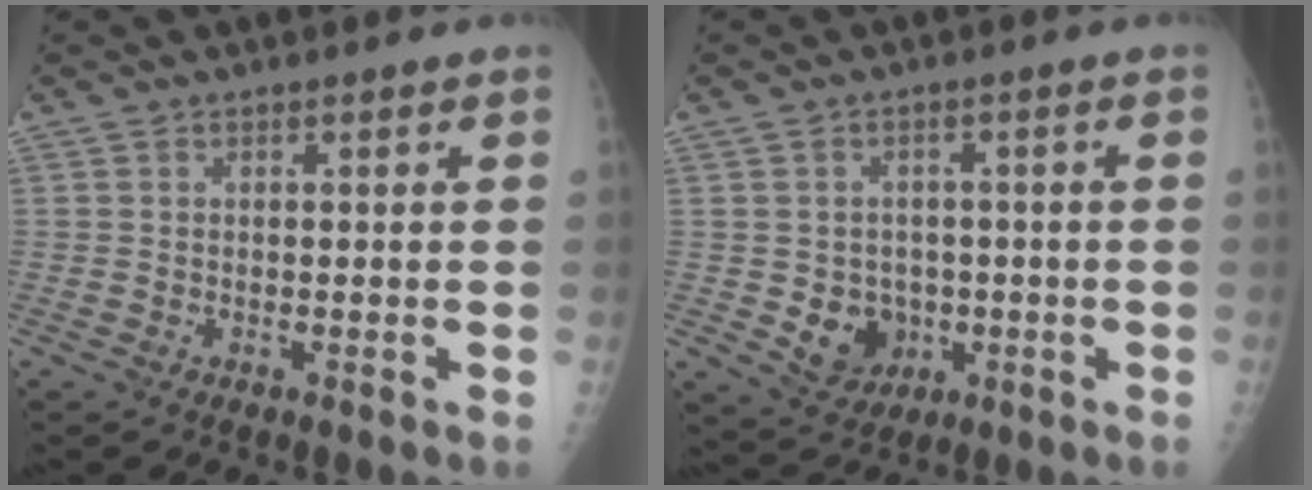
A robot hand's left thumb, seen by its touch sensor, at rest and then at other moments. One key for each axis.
{"total": 7.2, "fx": -1.5, "fy": 6.3, "fz": 3.3, "tx": -0.017, "ty": 0.006, "tz": -0.011}